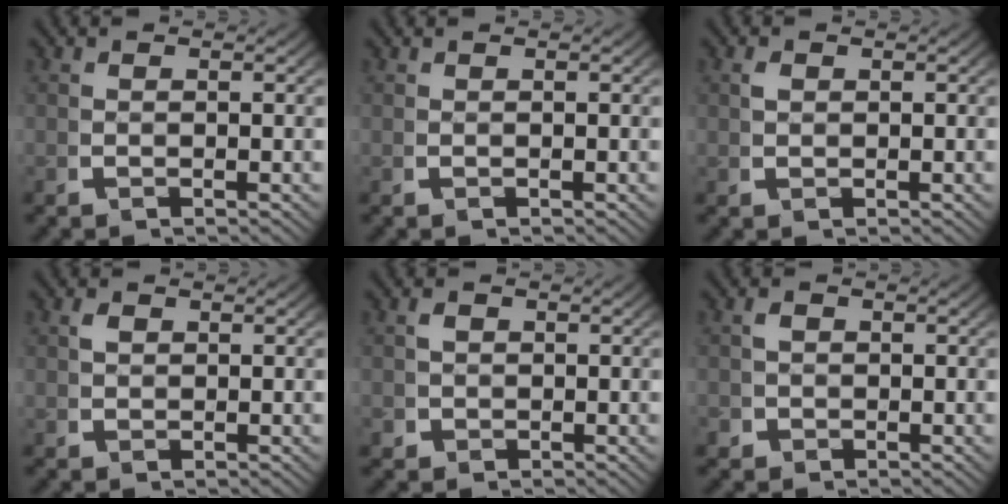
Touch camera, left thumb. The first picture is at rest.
{"total": 0.6, "force": [0.1, -0.4, -0.5], "torque": [0.020, 0.006, -0.002]}
{"total": 0.5, "force": [0.5, 0.3, 0.1], "torque": [0.009, 0.002, 0.010]}
{"total": 0.8, "force": [0.6, 0.5, 0.2], "torque": [0.009, 0.002, 0.013]}
{"total": 1.5, "force": [-0.2, 1.5, 0.2], "torque": [0.014, 0.001, -0.007]}
{"total": 1.5, "force": [-0.4, 1.4, 0.1], "torque": [0.022, 0.003, -0.014]}